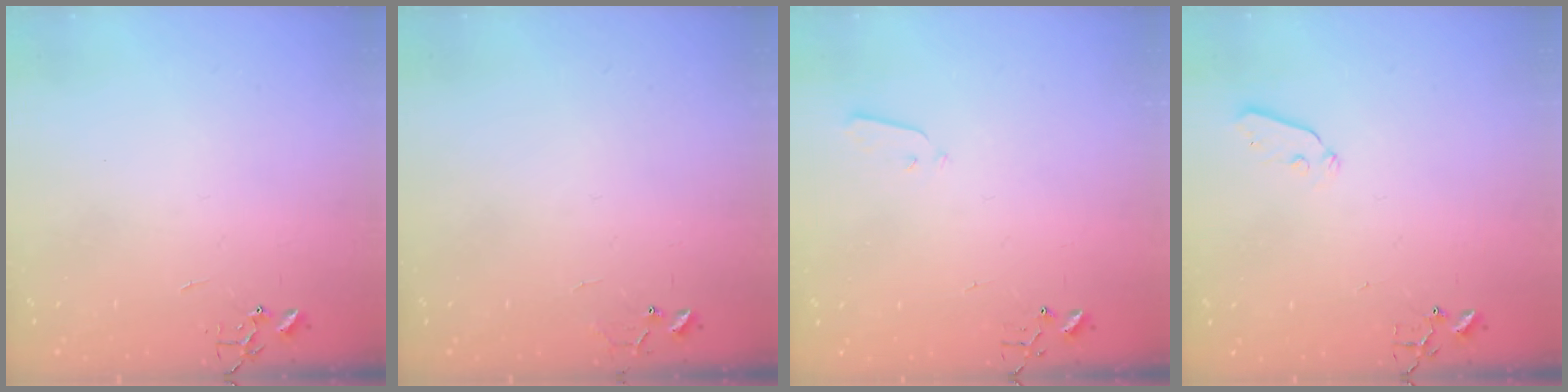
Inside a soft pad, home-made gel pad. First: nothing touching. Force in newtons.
{"total": 6.6, "press": 6.6, "slide": 0.5}
{"total": 2.8, "press": 2.7, "slide": 0.4}
{"total": 4.4, "press": 4.3, "slide": 0.8}